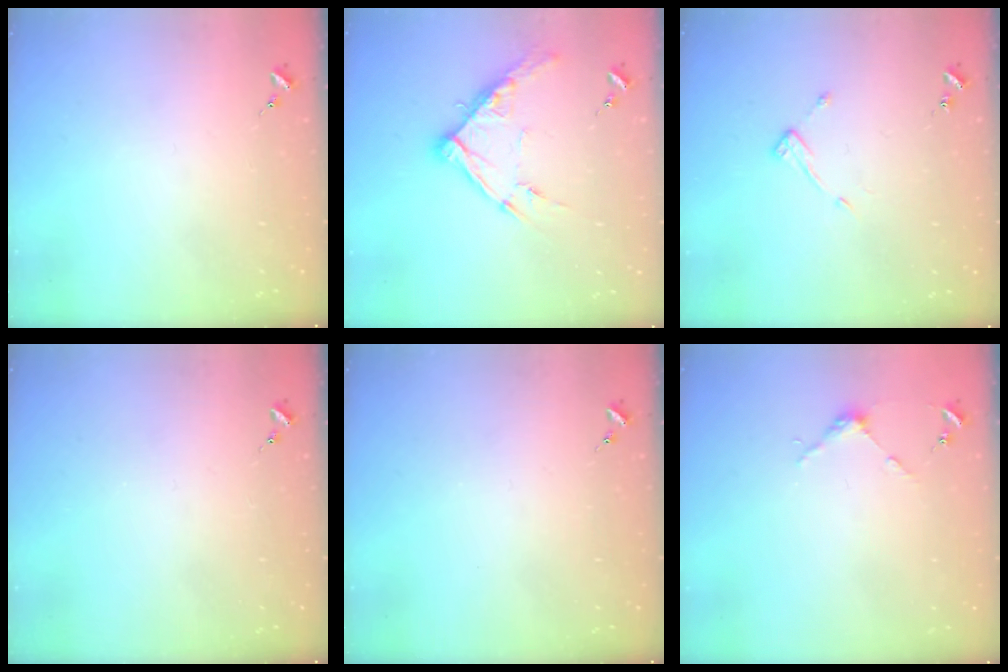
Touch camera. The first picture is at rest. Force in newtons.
{"total": 12.4, "press": 12.3, "slide": 1.0}
{"total": 7.1, "press": 7.1, "slide": 0.5}
{"total": 0.0}
{"total": 0.0}
{"total": 3.7, "press": 3.7, "slide": 0.3}